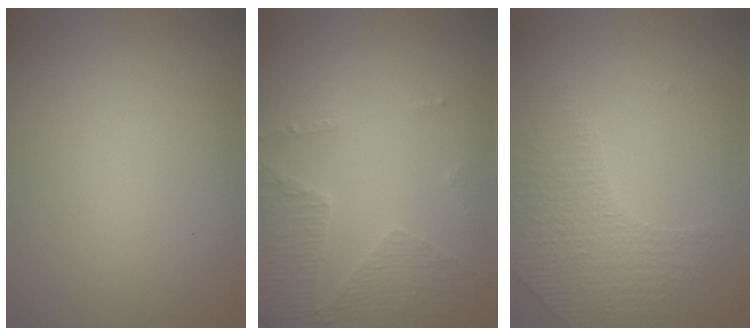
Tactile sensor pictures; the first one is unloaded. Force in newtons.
{"total": 4.6, "press": 3.4, "slide": 3.1}
{"total": 4.4, "press": 2.8, "slide": 3.4}